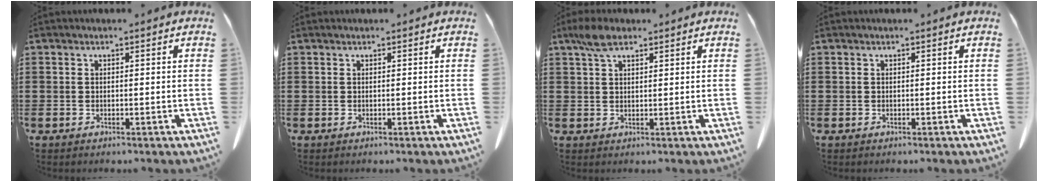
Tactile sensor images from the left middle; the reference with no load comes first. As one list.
[{"total": 0.0}, {"total": 4.1, "force": [2.7, 1.6, 2.7], "torque": [-0.061, 0.004, 0.050]}, {"total": 0.0}]